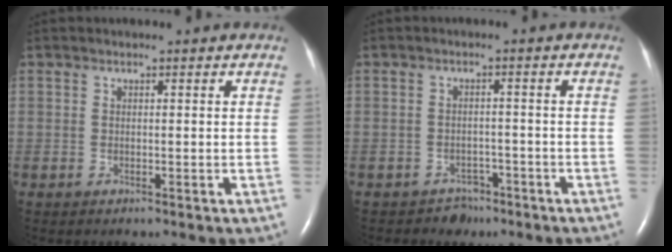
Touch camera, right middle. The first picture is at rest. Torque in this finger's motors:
{"motor_torque": [-0.32, 0.05, 0.00, 0.00]}